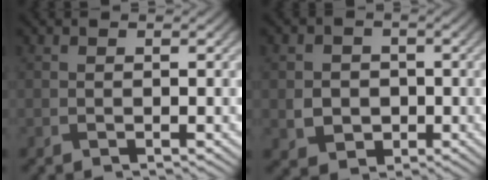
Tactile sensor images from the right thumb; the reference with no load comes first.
{"total": 4.0, "force": [-0.8, 3.6, 1.6], "torque": [-0.038, -0.005, -0.018]}